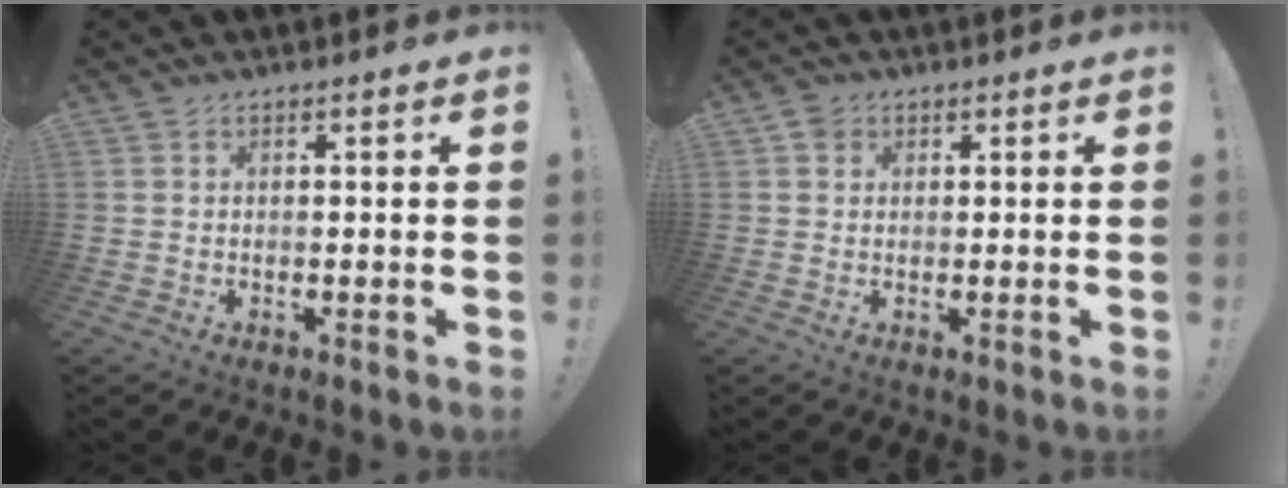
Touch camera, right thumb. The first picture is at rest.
{"total": 2.3, "force": [1.1, 1.9, 0.6], "torque": [-0.014, 0.003, 0.021]}